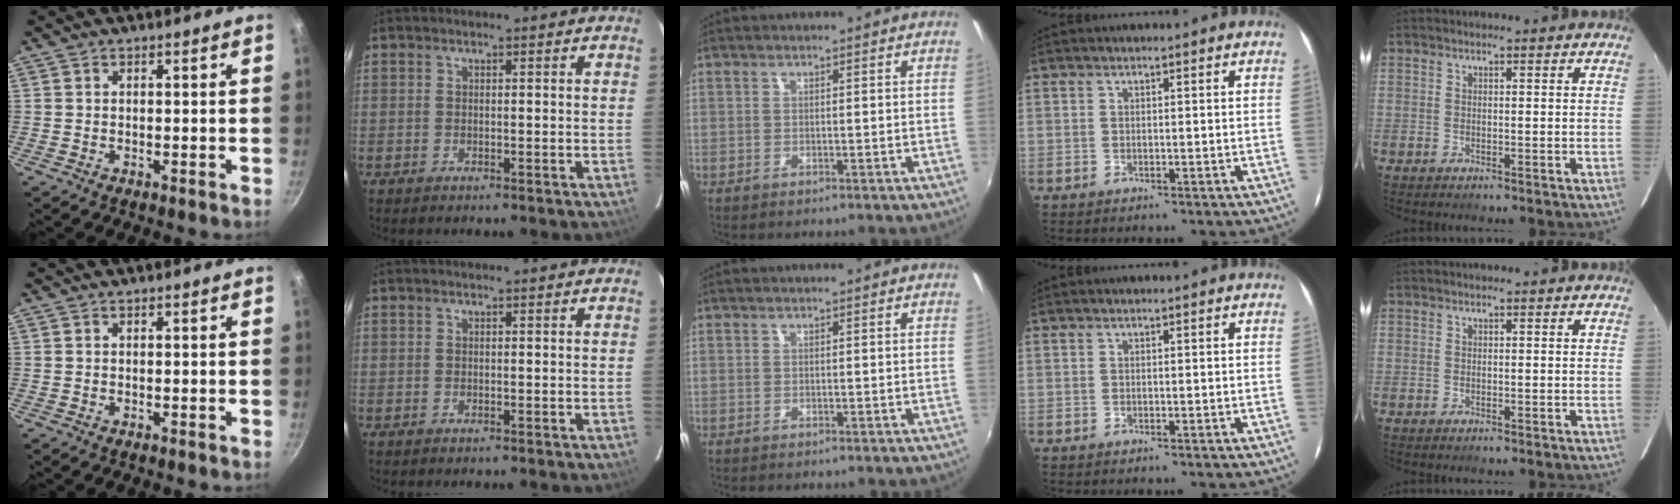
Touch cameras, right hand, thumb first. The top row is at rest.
{}